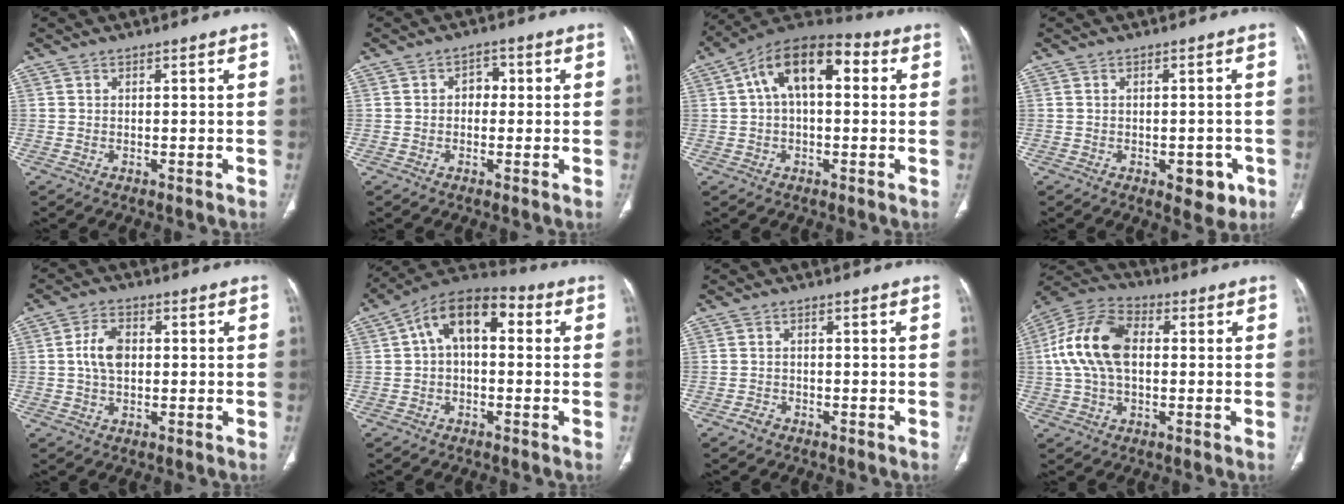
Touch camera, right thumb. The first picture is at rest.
{"total": 2.9, "force": [0.0, 2.3, 1.8], "torque": [-0.008, 0.012, -0.009]}
{"total": 14.5, "force": [3.2, 7.9, 11.8], "torque": [-0.181, 0.038, 0.044]}
{"total": 5.2, "force": [-2.1, 2.9, 3.8], "torque": [-0.024, 0.007, -0.020]}
{"total": 5.8, "force": [0.4, 3.7, 4.5], "torque": [-0.083, 0.008, 0.003]}
{"total": 11.9, "force": [2.0, 6.9, 9.5], "torque": [-0.135, 0.038, 0.017]}
{"total": 1.6, "force": [-1.2, 1.0, 0.4], "torque": [-0.013, 0.007, -0.021]}
{"total": 14.5, "force": [1.2, 9.0, 11.4], "torque": [-0.226, 0.031, 0.014]}